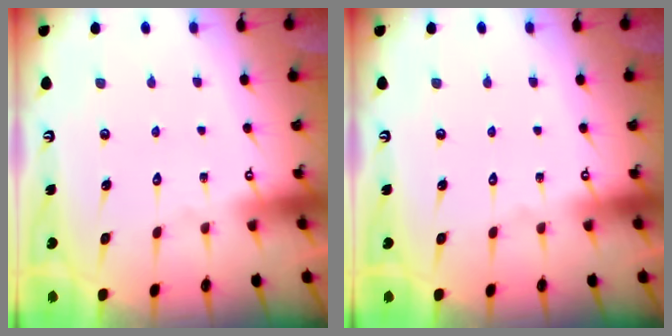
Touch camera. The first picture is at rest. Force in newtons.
{"total": 0.0}